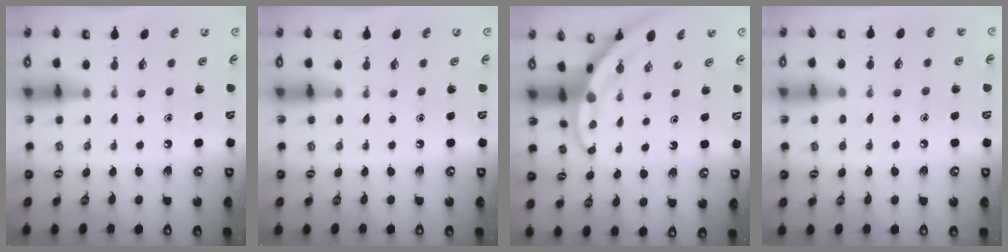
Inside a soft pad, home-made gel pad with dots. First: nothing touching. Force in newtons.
{"total": 0.0}
{"total": 3.3, "press": 3.3, "slide": 0.2}
{"total": 3.9, "press": 3.9, "slide": 0.4}